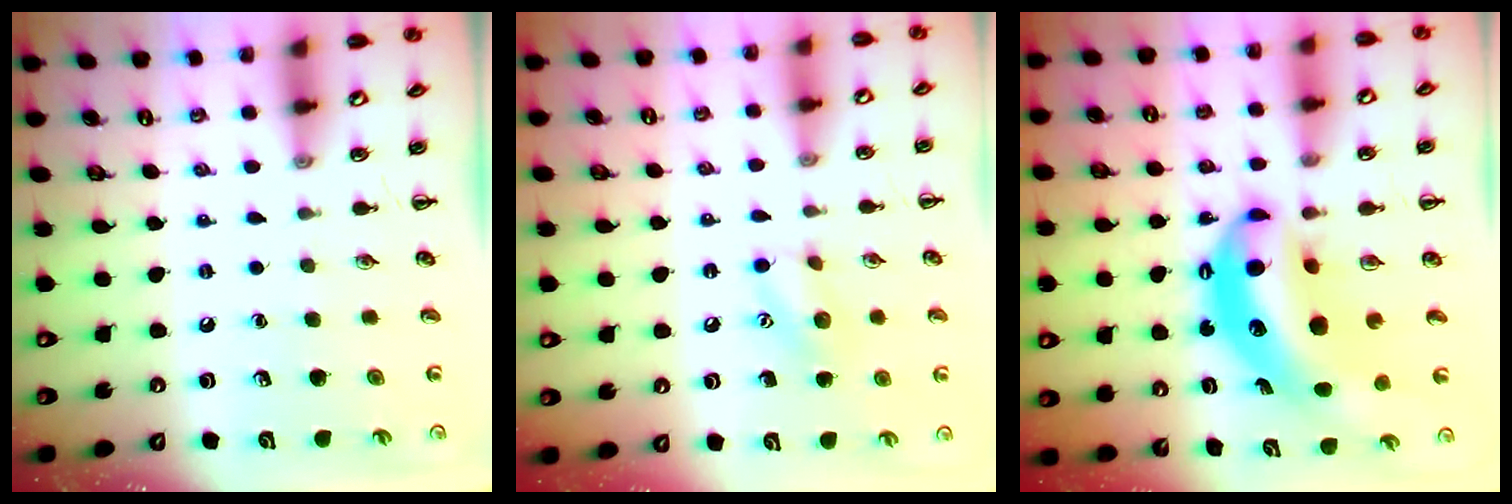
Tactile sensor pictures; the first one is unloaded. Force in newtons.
{"total": 8.5, "press": 8.4, "slide": 0.7}
{"total": 12.9, "press": 12.4, "slide": 3.4}